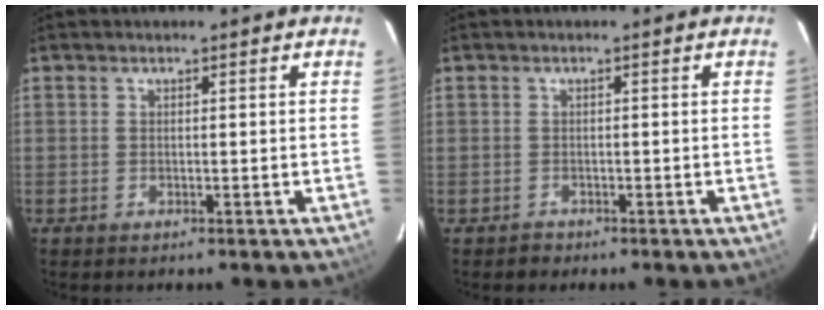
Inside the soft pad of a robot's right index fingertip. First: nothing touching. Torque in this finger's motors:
{"motor_torque": [-0.93, -0.63, -0.44, -0.18]}